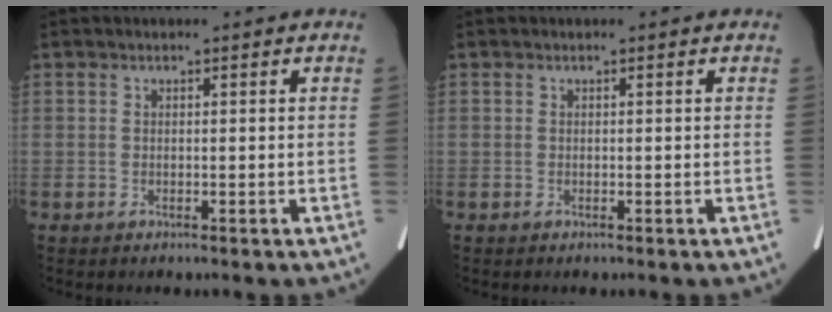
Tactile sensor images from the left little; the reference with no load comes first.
{"total": 0.0}